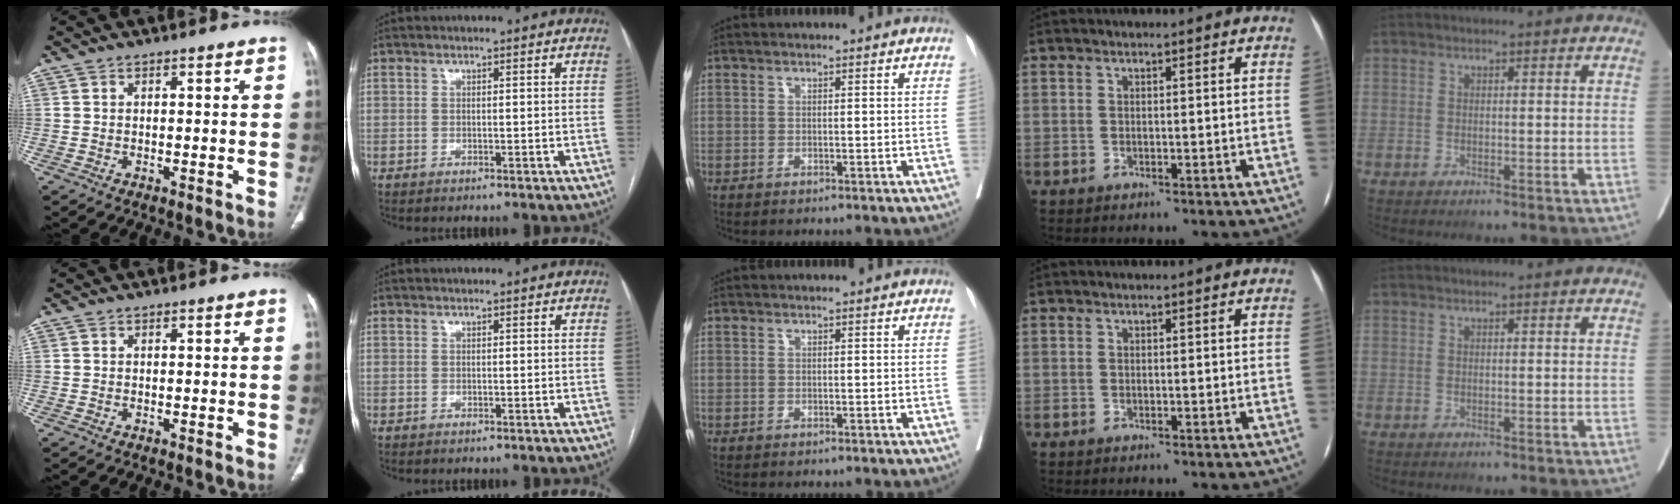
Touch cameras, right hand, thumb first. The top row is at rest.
{}